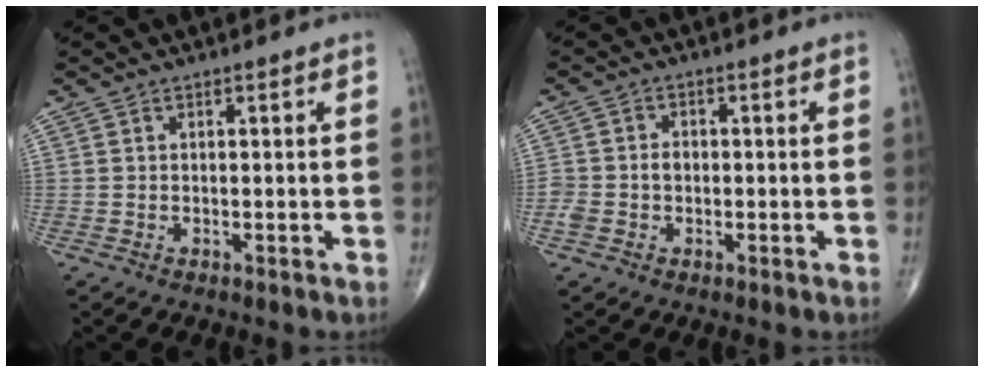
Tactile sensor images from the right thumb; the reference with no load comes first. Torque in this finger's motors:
{"motor_torque": [0.89, 0.15, 0.41, -0.17, 0.04]}